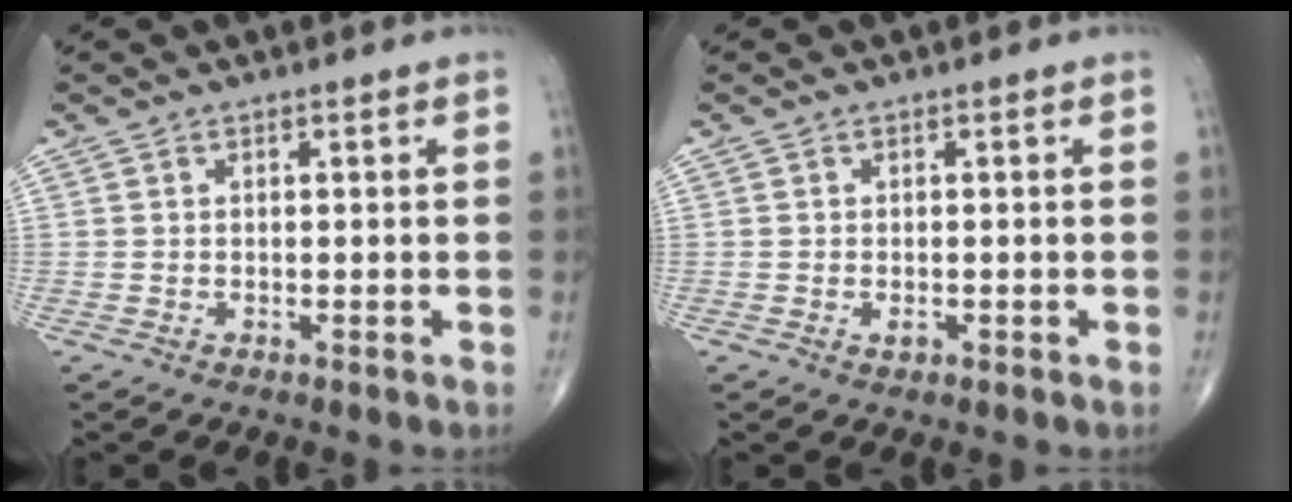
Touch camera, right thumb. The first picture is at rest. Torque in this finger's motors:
{"motor_torque": [-0.13, 0.09, 0.18, 0.09, -0.02]}